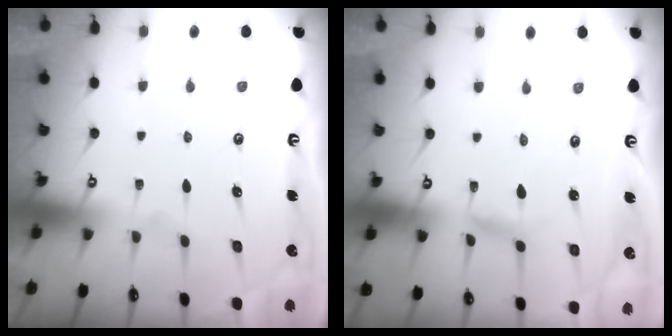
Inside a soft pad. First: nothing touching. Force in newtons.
{"total": 2.2, "press": 2.2, "slide": 0.1}